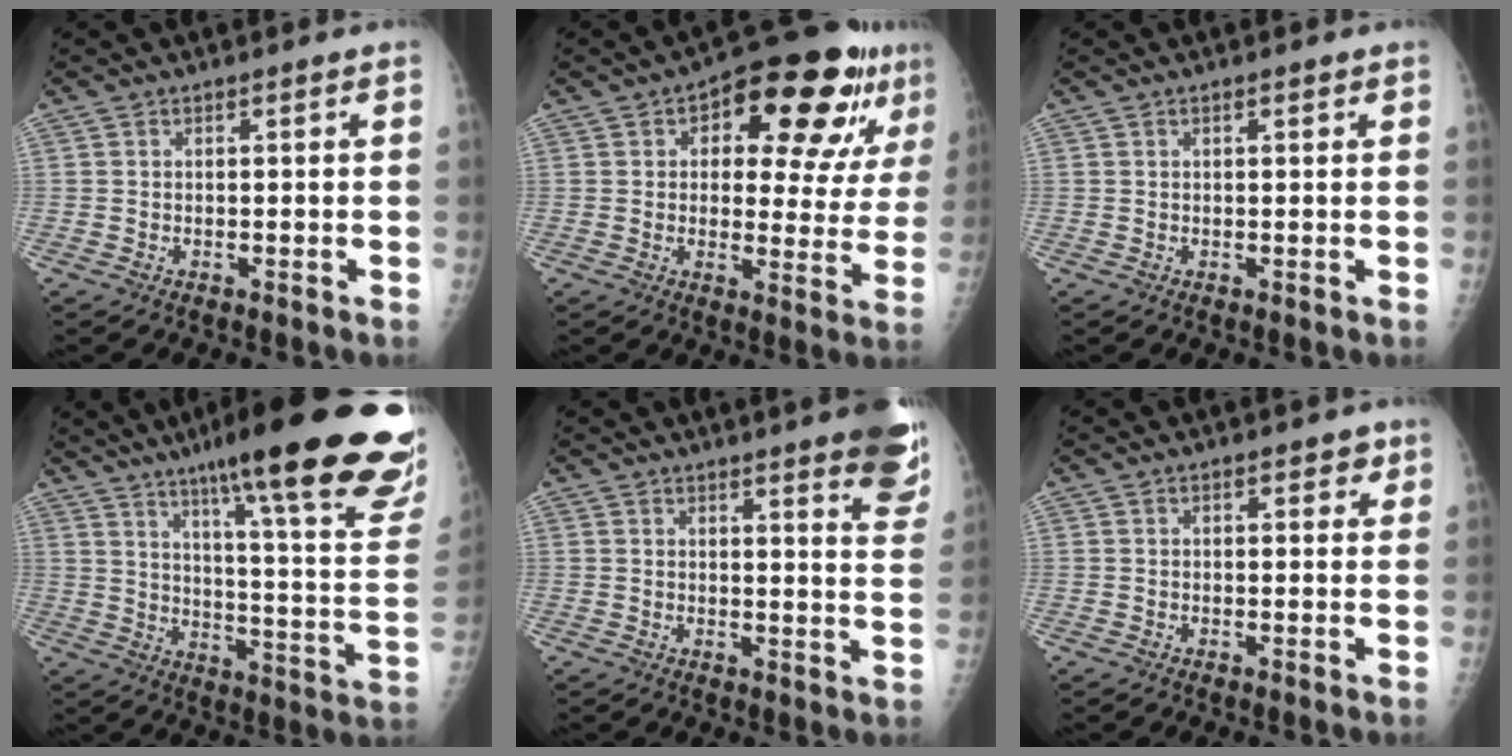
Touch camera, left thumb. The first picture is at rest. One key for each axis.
{"total": 19.3, "fx": 8.3, "fy": 8.6, "fz": 15.1, "tx": -0.163, "ty": -0.002, "tz": 0.113}
{"total": 0.8, "fx": 0.5, "fy": 0.3, "fz": 0.6, "tx": -0.010, "ty": 0.000, "tz": 0.007}
{"total": 32.0, "fx": 21.6, "fy": 4.9, "fz": 23.1, "tx": -0.257, "ty": -0.084, "tz": 0.293}
{"total": 12.5, "fx": 8.6, "fy": 2.4, "fz": 8.9, "tx": -0.078, "ty": -0.041, "tz": 0.088}
{"total": 2.5, "fx": 1.4, "fy": 1.4, "fz": 1.6, "tx": -0.002, "ty": -0.003, "tz": 0.015}